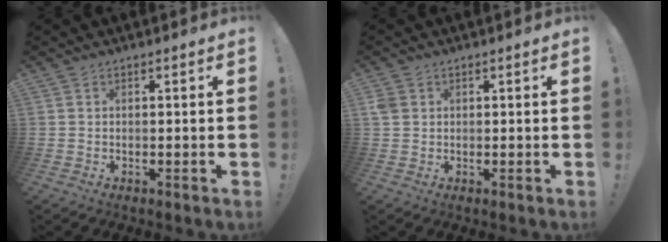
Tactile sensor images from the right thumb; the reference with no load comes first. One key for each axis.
{"total": 2.8, "fx": 1.0, "fy": 2.2, "fz": 1.3, "tx": -0.019, "ty": 0.003, "tz": 0.021}